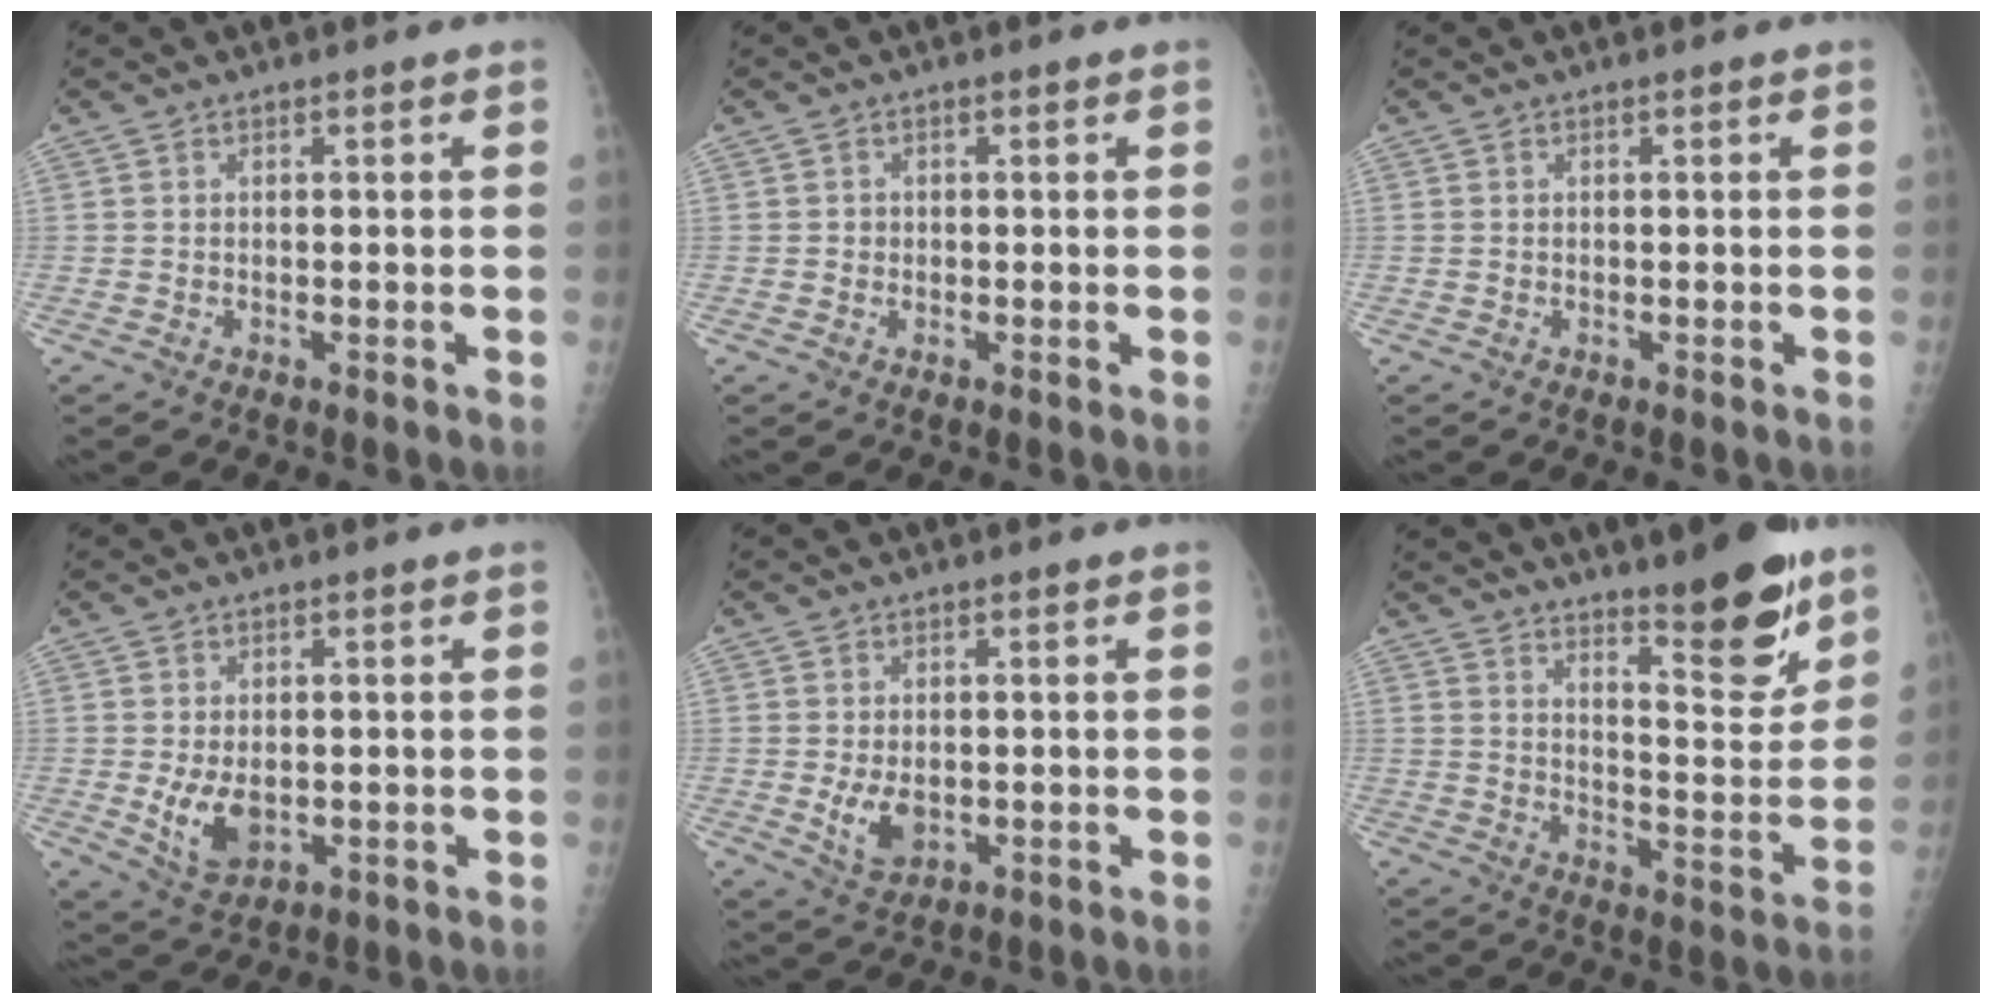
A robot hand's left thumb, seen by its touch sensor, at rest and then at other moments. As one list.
[{"total": 0.9, "force": [-0.1, 0.9, 0.2], "torque": [0.002, 0.003, -0.001]}, {"total": 0.0}, {"total": 6.2, "force": [-0.5, 4.0, 4.7], "torque": [-0.076, -0.015, 0.005]}, {"total": 4.9, "force": [-0.5, 3.2, 3.7], "torque": [-0.061, -0.011, 0.003]}, {"total": 14.7, "force": [10.4, 3.5, 9.7], "torque": [-0.105, -0.081, 0.162]}]